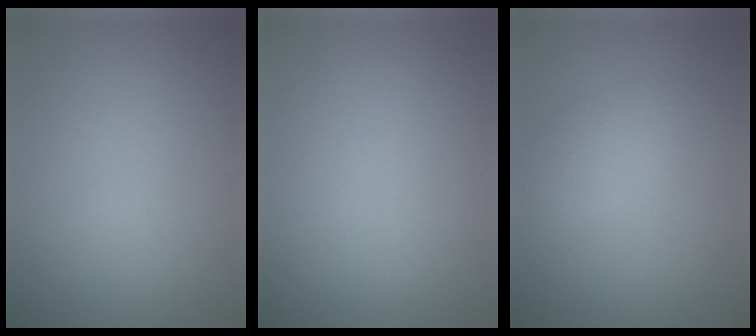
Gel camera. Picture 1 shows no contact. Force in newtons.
{"total": 0.0}
{"total": 2.6, "press": 2.6, "slide": 0.1}